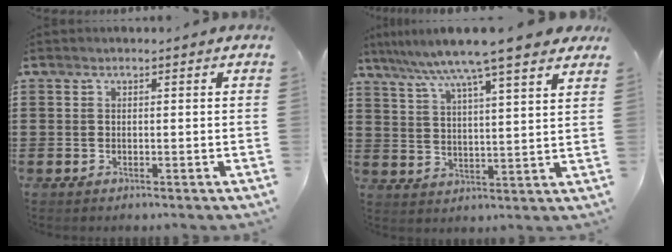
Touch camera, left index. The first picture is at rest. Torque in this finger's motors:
{"motor_torque": [2.14, 0.00, 1.05, 0.21]}